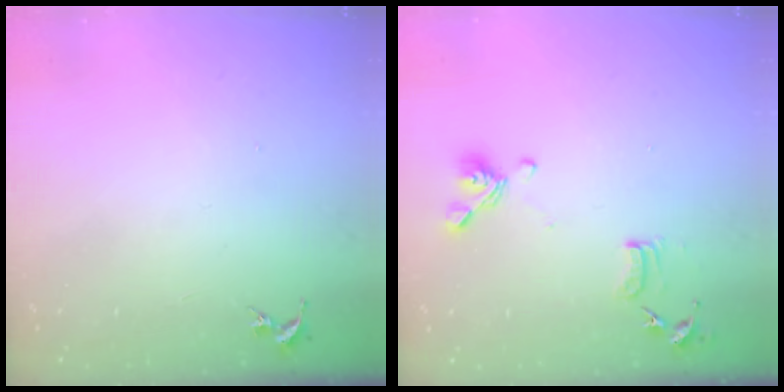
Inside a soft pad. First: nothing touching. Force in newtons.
{"total": 12.9, "press": 12.8, "slide": 1.9}